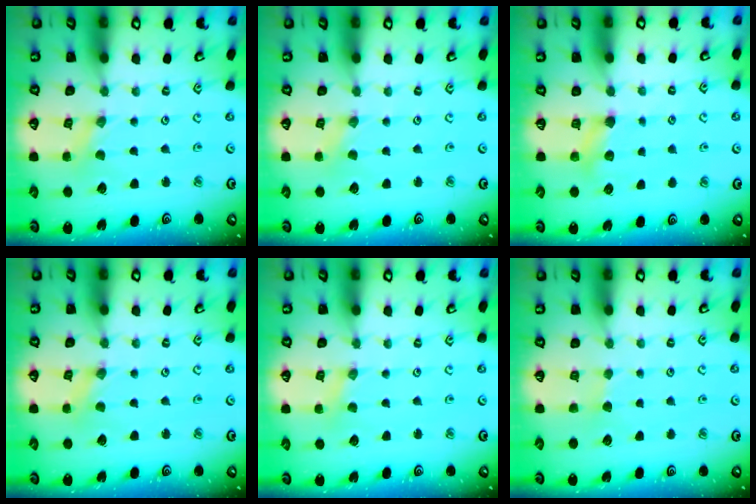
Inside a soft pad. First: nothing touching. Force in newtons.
{"total": 0.0}
{"total": 3.9, "press": 3.8, "slide": 0.4}
{"total": 0.0}
{"total": 0.0}
{"total": 2.2, "press": 2.2, "slide": 0.2}